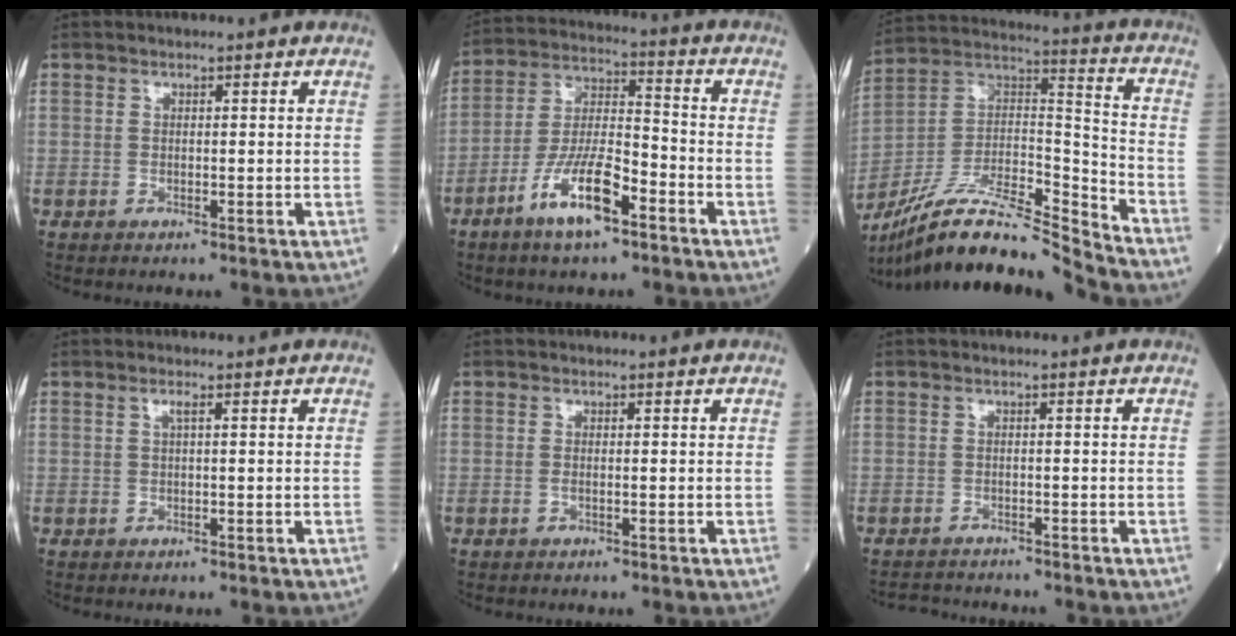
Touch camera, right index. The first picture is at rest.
{"total": 11.1, "force": [-6.2, 2.6, 8.9], "torque": [-0.180, -0.003, -0.117]}
{"total": 18.4, "force": [-17.0, 0.2, 7.0], "torque": [-0.133, 0.035, -0.307]}
{"total": 0.8, "force": [0.2, -0.1, 0.7], "torque": [-0.016, 0.001, 0.004]}
{"total": 0.7, "force": [-0.2, 0.2, 0.7], "torque": [-0.016, -0.001, -0.004]}
{"total": 2.7, "force": [-2.6, 0.5, -0.3], "torque": [0.005, -0.009, -0.047]}